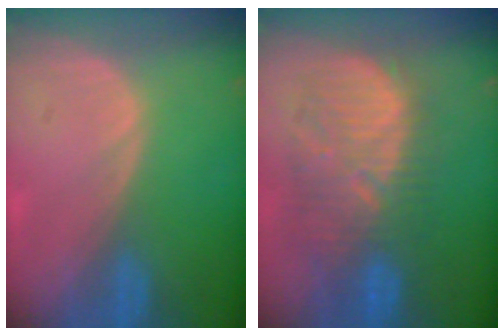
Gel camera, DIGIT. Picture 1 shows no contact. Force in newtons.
{"total": 10.6, "press": 10.4, "slide": 2.3}